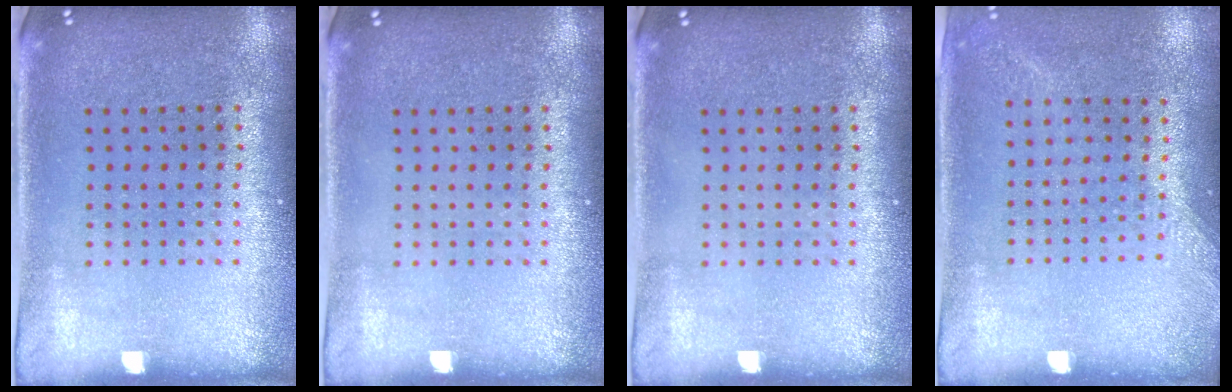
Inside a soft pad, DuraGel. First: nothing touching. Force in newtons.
{"total": 0.0}
{"total": 0.0}
{"total": 1.3, "press": 1.0, "slide": 0.9}